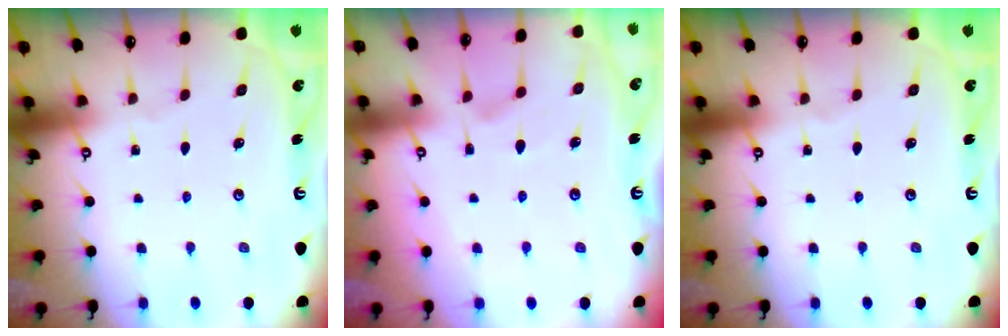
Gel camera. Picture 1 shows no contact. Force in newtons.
{"total": 2.3, "press": 2.0, "slide": 1.2}
{"total": 0.0}